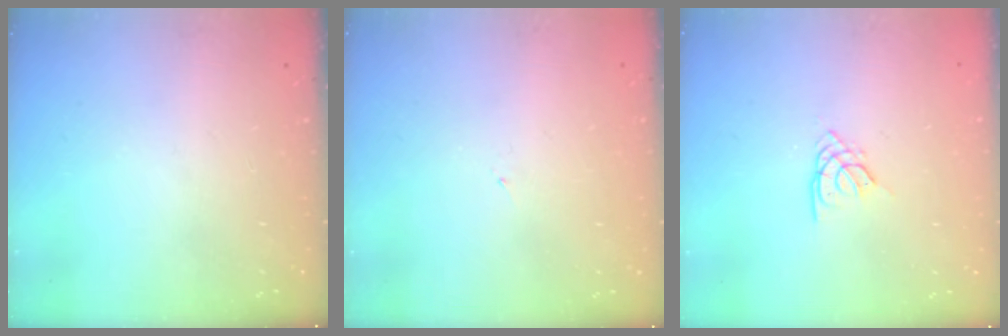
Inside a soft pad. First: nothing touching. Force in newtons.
{"total": 1.9, "press": 1.9, "slide": 0.1}
{"total": 2.6, "press": 2.6, "slide": 0.5}